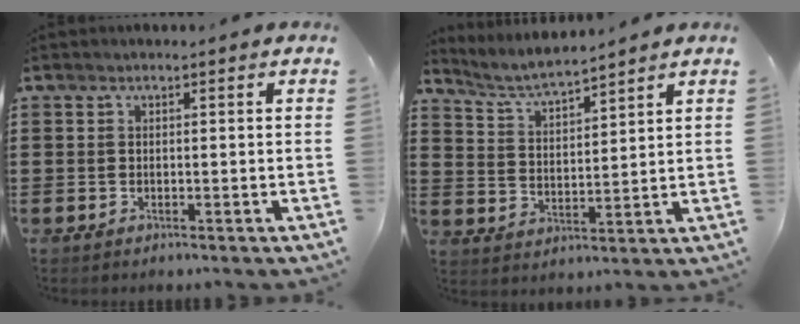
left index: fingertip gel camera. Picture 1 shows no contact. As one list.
[{"total": 4.9, "force": [4.6, 0.1, 1.7], "torque": [-0.049, -0.023, 0.079]}]